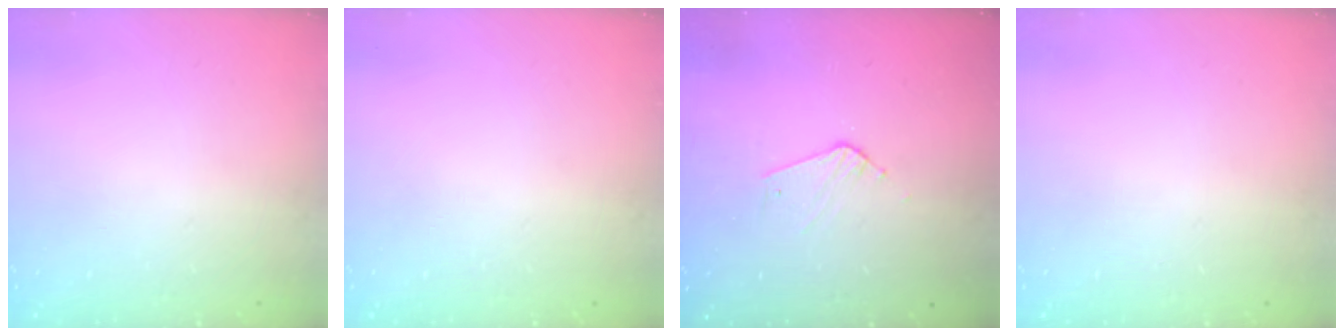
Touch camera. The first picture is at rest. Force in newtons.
{"total": 0.0}
{"total": 4.2, "press": 4.2, "slide": 0.4}
{"total": 0.0}